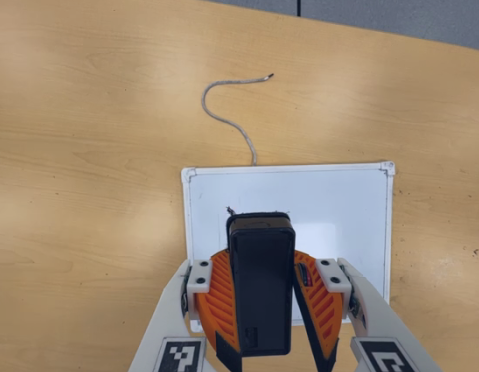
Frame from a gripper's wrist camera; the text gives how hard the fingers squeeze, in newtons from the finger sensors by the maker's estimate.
{"total": 8.6, "left": 8.5, "right": 8.7}